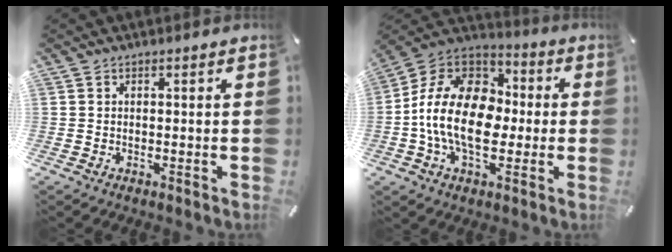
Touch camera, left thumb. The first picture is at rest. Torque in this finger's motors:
{"motor_torque": [0.66, 1.84, 2.47, -0.04, 0.84]}